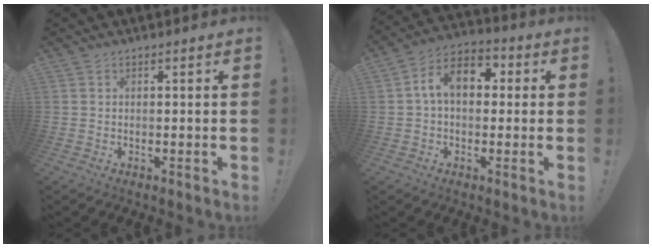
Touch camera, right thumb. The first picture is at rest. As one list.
[{"total": 10.5, "force": [1.9, 6.7, 7.9], "torque": [-0.133, 0.018, 0.039]}]